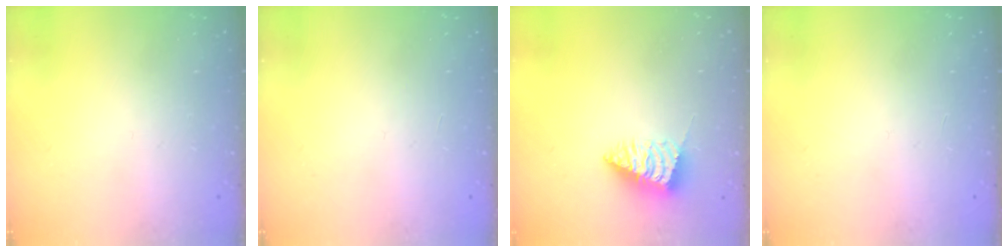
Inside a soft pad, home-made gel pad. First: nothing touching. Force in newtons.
{"total": 0.0}
{"total": 2.6, "press": 2.6, "slide": 0.1}
{"total": 0.0}